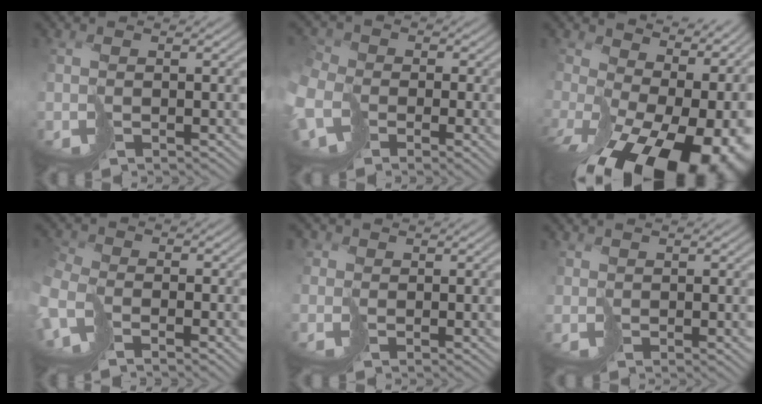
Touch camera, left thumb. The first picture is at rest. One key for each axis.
{"total": 10.9, "fx": -4.0, "fy": 8.2, "fz": 6.0, "tx": -0.186, "ty": -0.049, "tz": -0.072}
{"total": 17.0, "fx": -3.1, "fy": 10.9, "fz": 12.7, "tx": -0.172, "ty": -0.033, "tz": -0.001}
{"total": 4.8, "fx": -3.5, "fy": 2.2, "fz": 2.5, "tx": -0.072, "ty": -0.012, "tz": -0.075}
{"total": 1.8, "fx": 0.5, "fy": 1.8, "fz": -0.2, "tx": -0.010, "ty": 0.002, "tz": 0.003}
{"total": 1.3, "fx": 1.2, "fy": -0.1, "fz": -0.7, "tx": 0.009, "ty": -0.003, "tz": 0.024}